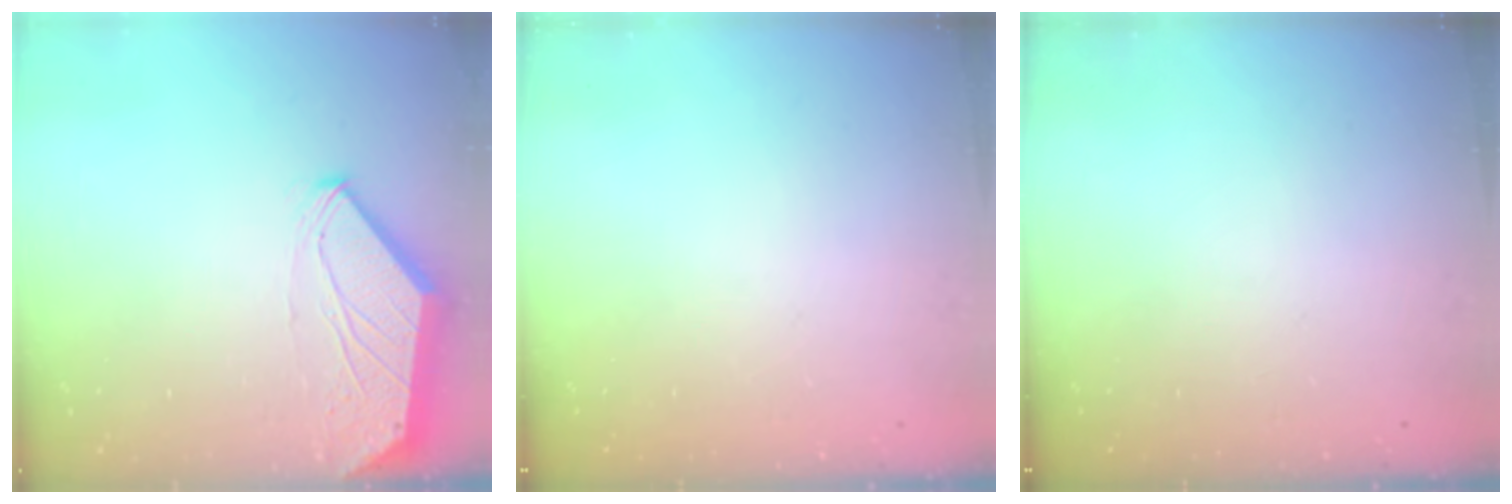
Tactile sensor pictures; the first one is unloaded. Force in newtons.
{"total": 0.0}
{"total": 0.0}